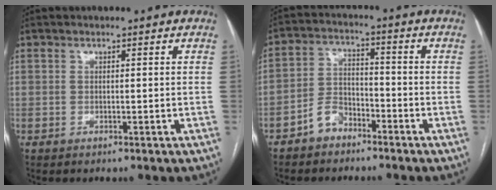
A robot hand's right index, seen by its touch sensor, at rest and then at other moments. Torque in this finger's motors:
{"motor_torque": [0.16, -0.58, -0.38, -0.13]}